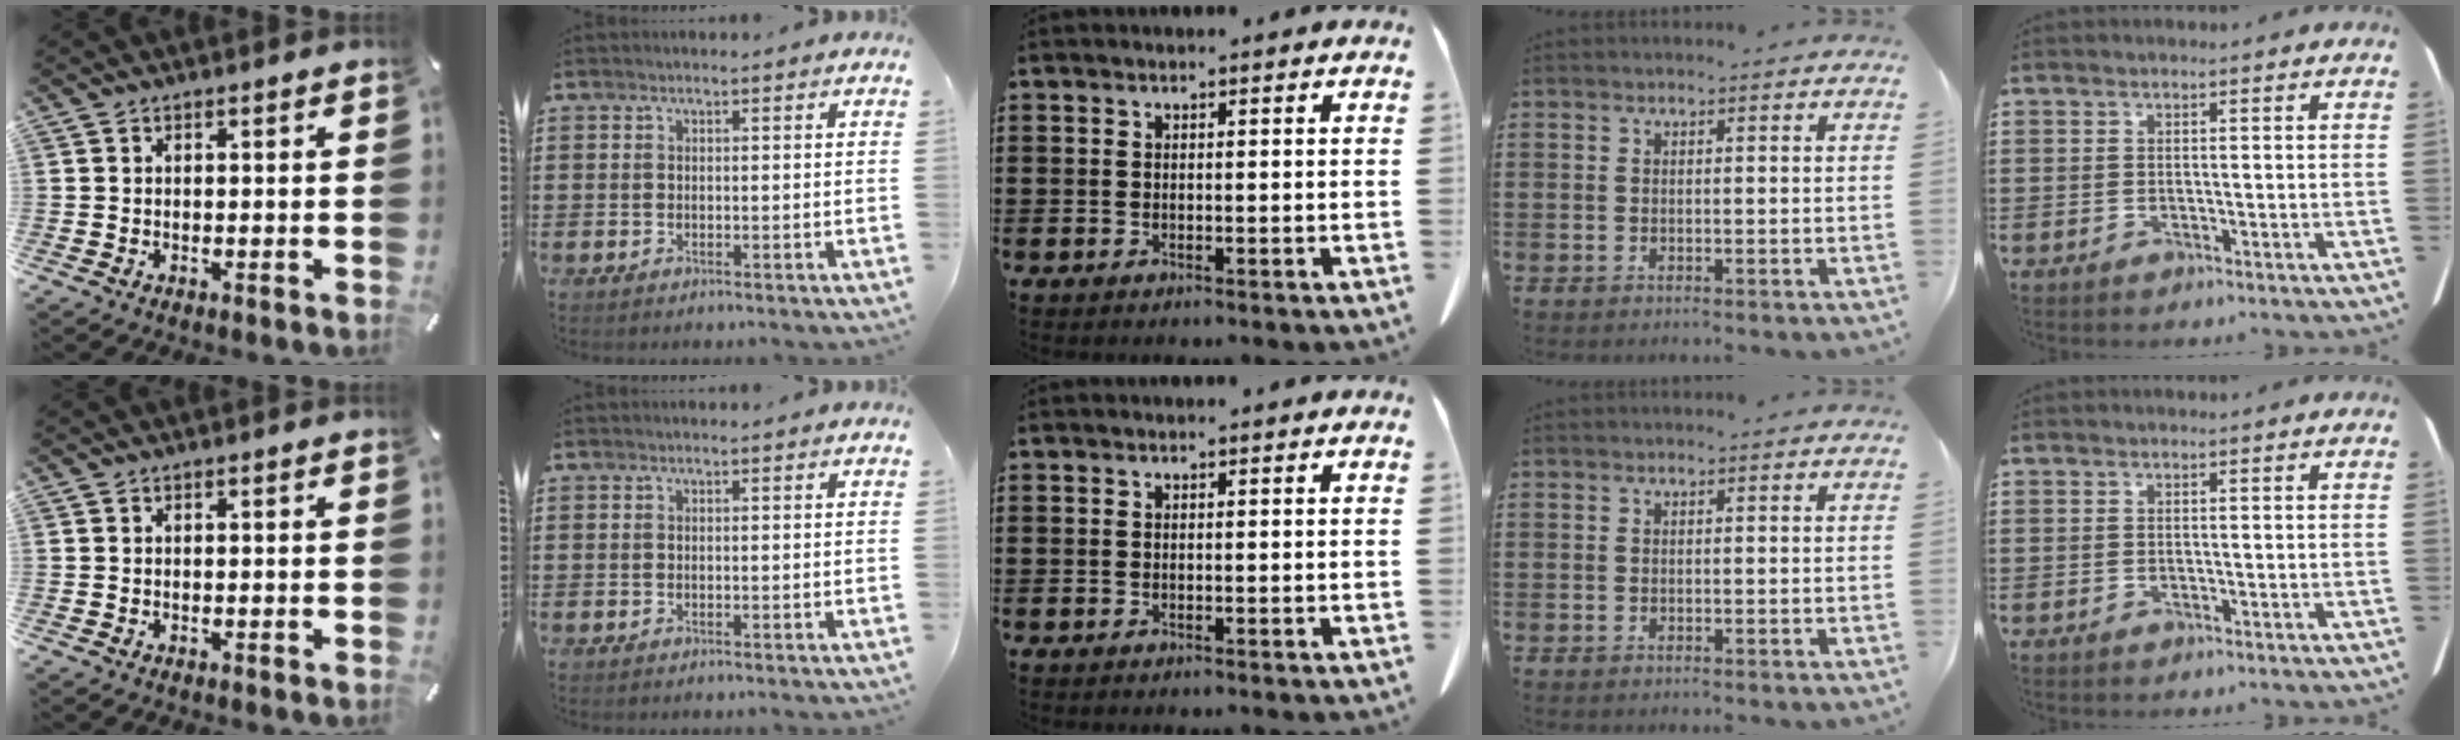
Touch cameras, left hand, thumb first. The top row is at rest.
{}